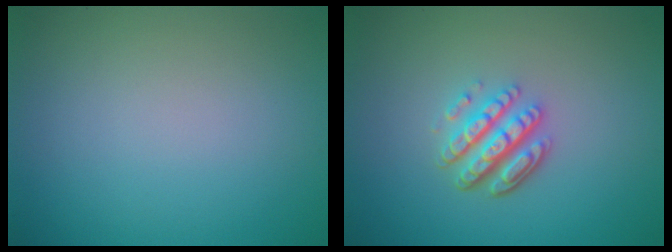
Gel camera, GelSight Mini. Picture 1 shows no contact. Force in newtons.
{"total": 4.3, "press": 3.3, "slide": 2.8}